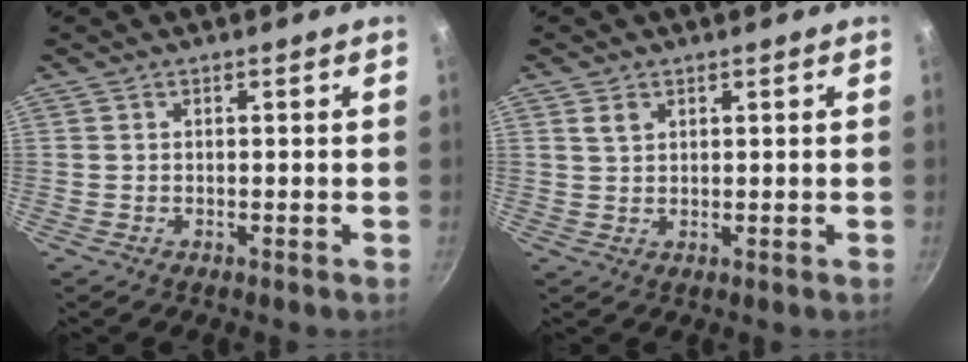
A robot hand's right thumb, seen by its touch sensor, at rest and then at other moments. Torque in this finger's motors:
{"motor_torque": [-0.15, 0.50, 0.79, 0.64, 0.12]}